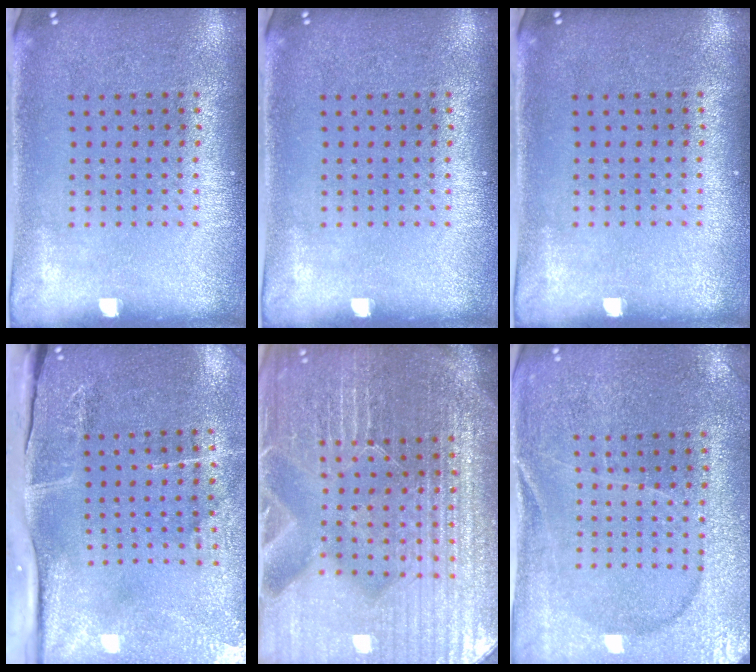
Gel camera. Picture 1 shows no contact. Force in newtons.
{"total": 0.0}
{"total": 0.0}
{"total": 4.9, "press": 3.9, "slide": 3.0}
{"total": 6.0, "press": 5.5, "slide": 2.5}
{"total": 1.5, "press": 1.5, "slide": 0.2}